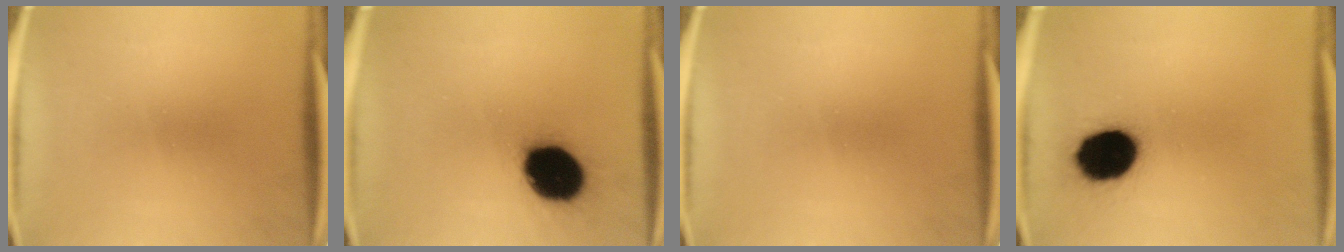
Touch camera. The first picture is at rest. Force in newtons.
{"total": 18.6}
{"total": 0.0}
{"total": 15.9}